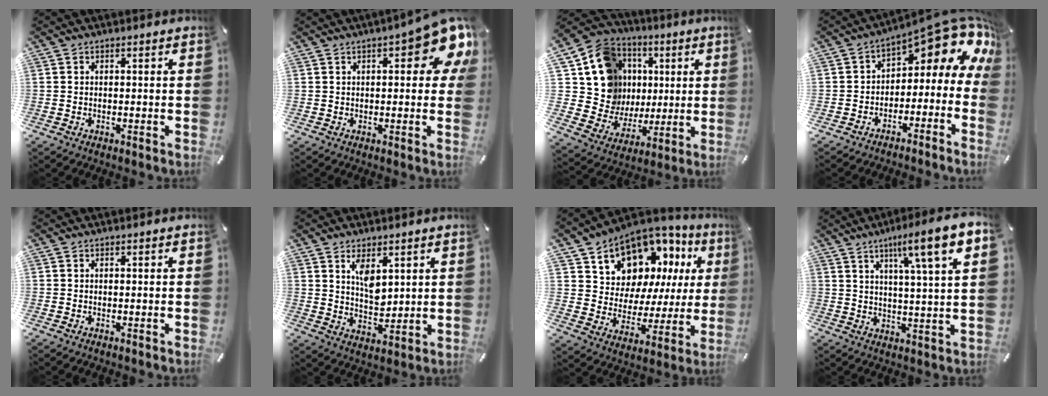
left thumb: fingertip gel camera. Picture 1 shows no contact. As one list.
[{"total": 12.1, "force": [4.9, 3.9, 10.3], "torque": [-0.139, -0.024, 0.080]}, {"total": 16.8, "force": [4.5, 15.4, 5.0], "torque": [-0.088, -0.030, 0.110]}, {"total": 10.9, "force": [6.5, 4.7, 7.4], "torque": [-0.091, -0.062, 0.099]}, {"total": 0.0}, {"total": 6.7, "force": [3.7, 3.8, 4.1], "torque": [-0.060, -0.023, 0.063]}, {"total": 12.0, "force": [8.7, 7.9, 2.4], "torque": [-0.056, -0.087, 0.160]}, {"total": 11.6, "force": [6.2, 0.8, 9.8], "torque": [-0.150, -0.032, 0.093]}]